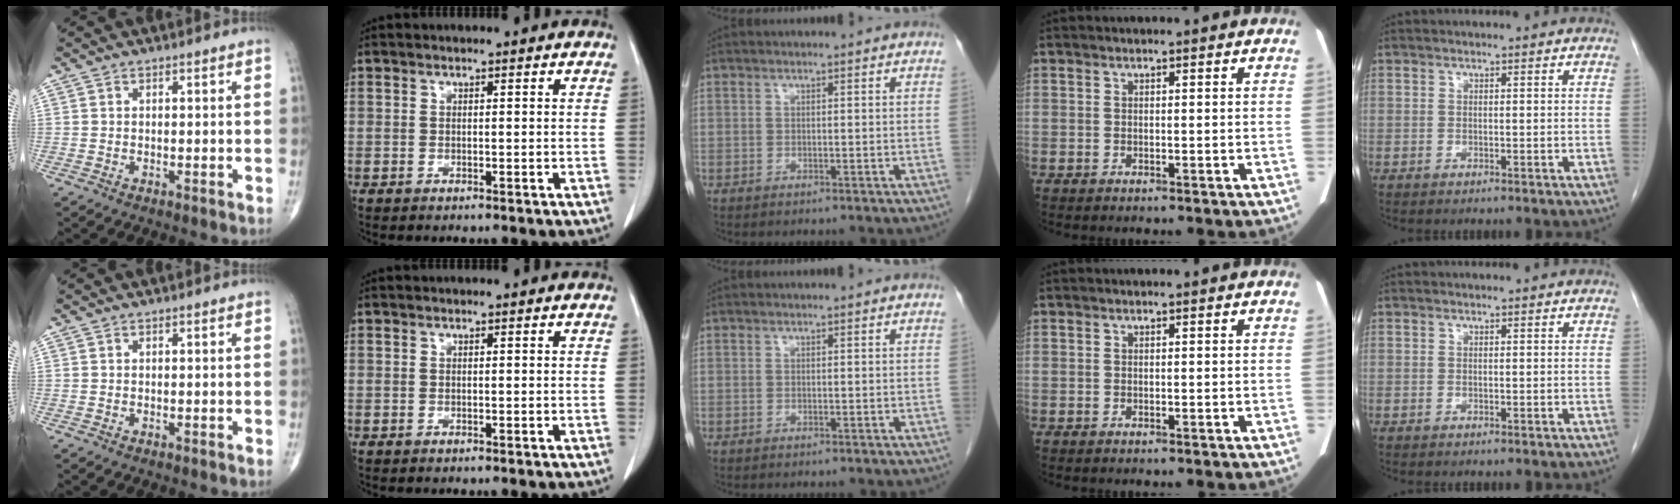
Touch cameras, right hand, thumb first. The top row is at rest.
{}